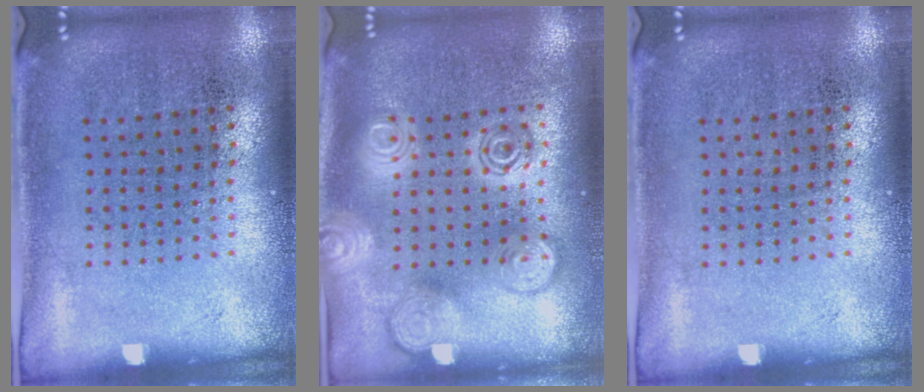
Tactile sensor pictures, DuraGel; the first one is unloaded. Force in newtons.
{"total": 2.8, "press": 2.8, "slide": 0.4}
{"total": 0.0}